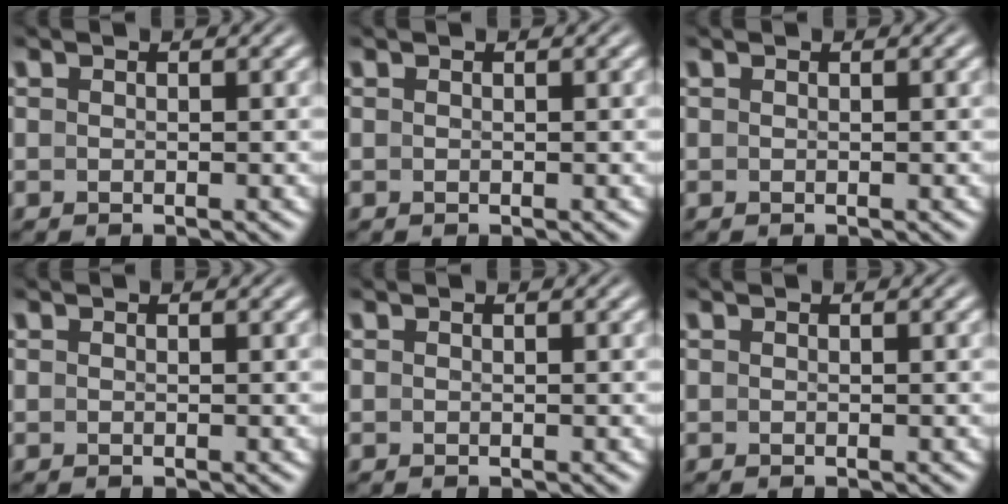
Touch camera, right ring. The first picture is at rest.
{"total": 0.0}
{"total": 0.0}
{"total": 0.0}
{"total": 0.0}
{"total": 0.0}